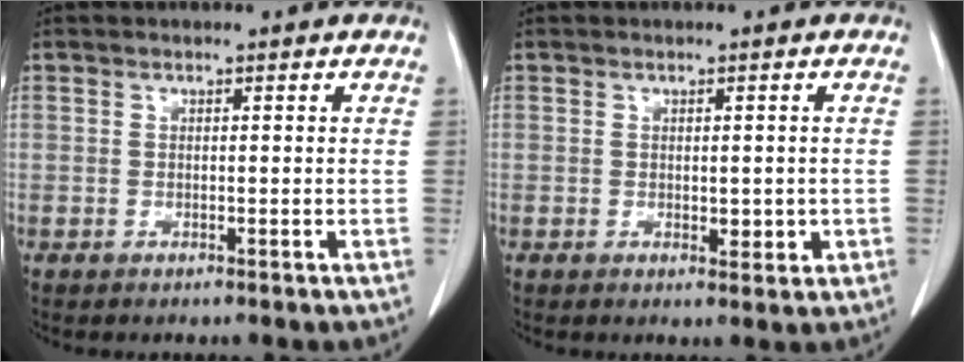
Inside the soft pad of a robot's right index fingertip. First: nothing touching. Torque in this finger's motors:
{"motor_torque": [0.04, 0.11, 0.05, 0.02]}